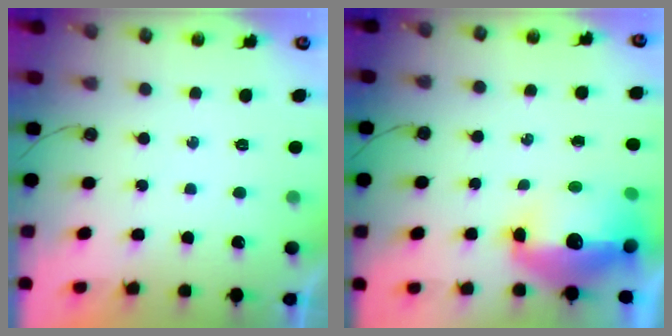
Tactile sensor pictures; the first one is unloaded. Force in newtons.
{"total": 16.7, "press": 16.6, "slide": 1.7}